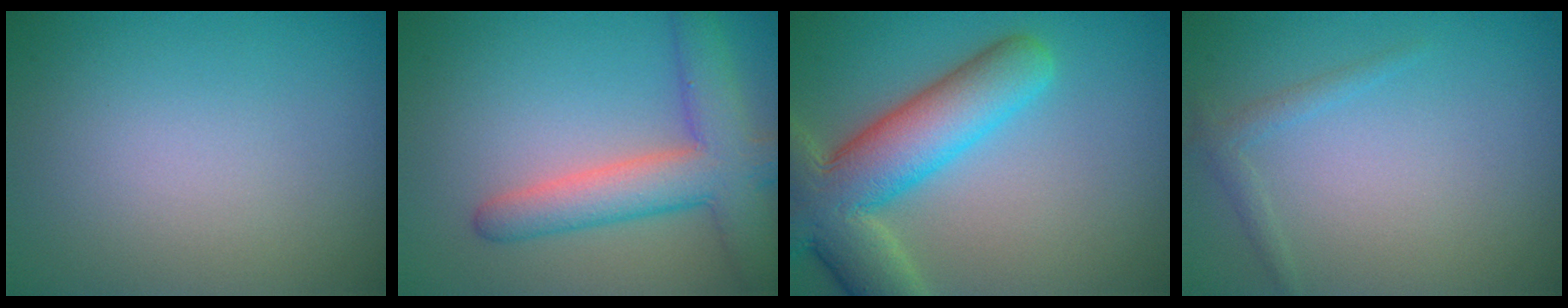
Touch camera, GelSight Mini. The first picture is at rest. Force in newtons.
{"total": 6.0, "press": 6.0, "slide": 0.4}
{"total": 9.5, "press": 9.5, "slide": 0.7}
{"total": 1.2, "press": 1.2, "slide": 0.1}